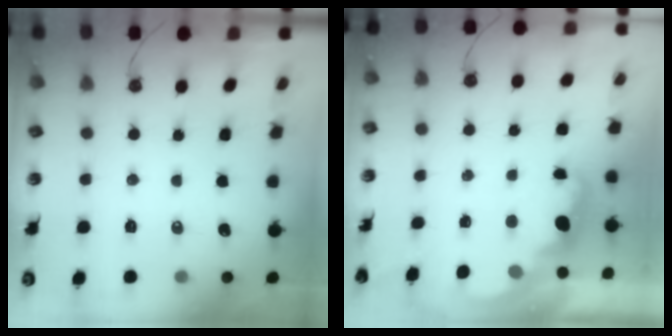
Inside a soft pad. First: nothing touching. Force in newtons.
{"total": 2.4, "press": 2.4, "slide": 0.5}